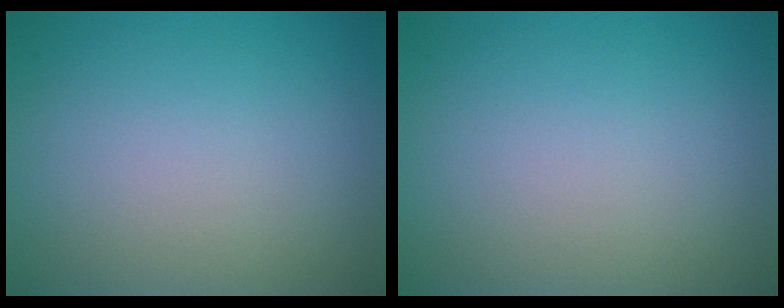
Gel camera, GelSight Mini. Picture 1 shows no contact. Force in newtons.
{"total": 0.0}